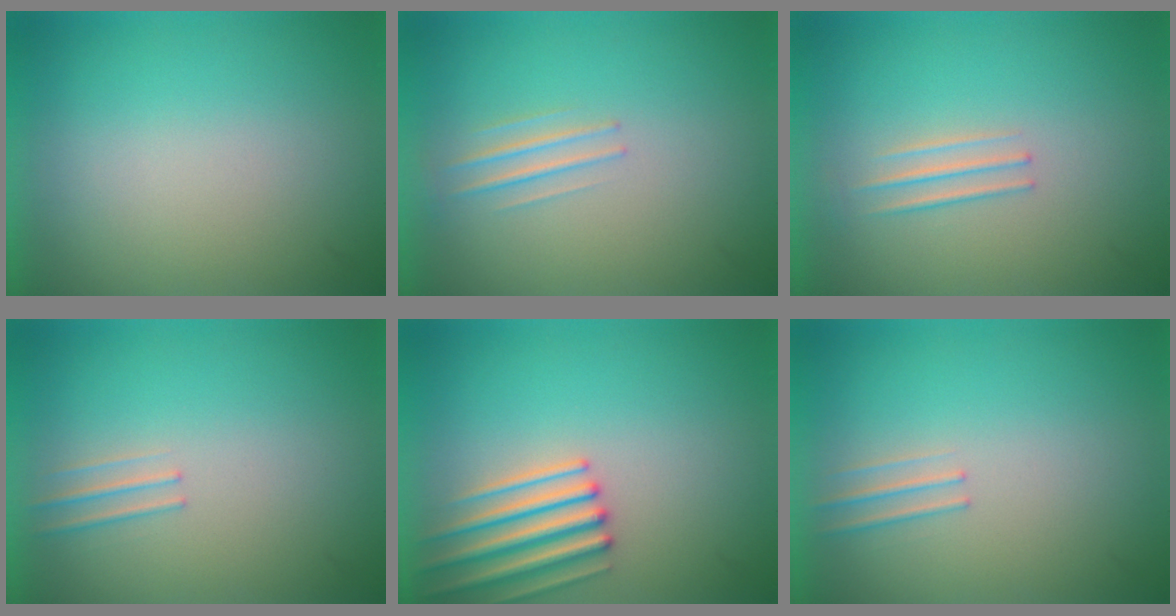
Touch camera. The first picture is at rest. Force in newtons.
{"total": 1.3}
{"total": 1.3}
{"total": 1.2}
{"total": 3.1}
{"total": 1.2}